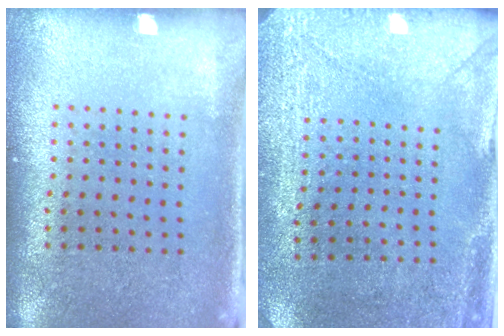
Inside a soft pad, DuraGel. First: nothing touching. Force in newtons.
{"total": 2.9, "press": 2.5, "slide": 1.5}